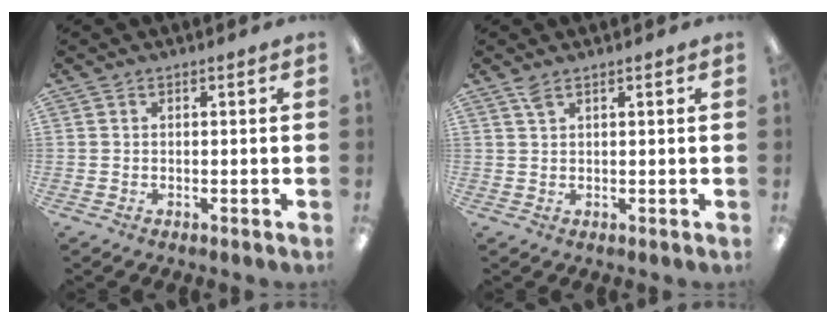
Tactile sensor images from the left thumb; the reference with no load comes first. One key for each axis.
{"total": 2.3, "fx": 1.5, "fy": 0.7, "fz": 1.7, "tx": -0.037, "ty": 0.003, "tz": 0.026}